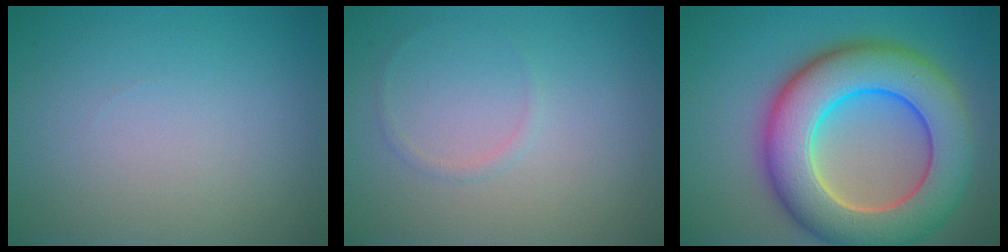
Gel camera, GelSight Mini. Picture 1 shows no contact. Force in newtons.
{"total": 0.5, "press": 0.5, "slide": 0.1}
{"total": 12.0, "press": 12.0, "slide": 0.6}